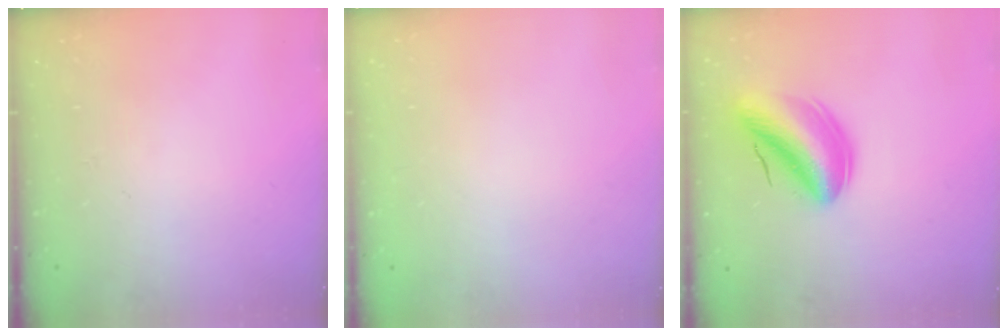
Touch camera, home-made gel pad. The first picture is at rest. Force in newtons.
{"total": 2.1, "press": 2.1, "slide": 0.1}
{"total": 11.7, "press": 11.3, "slide": 3.2}